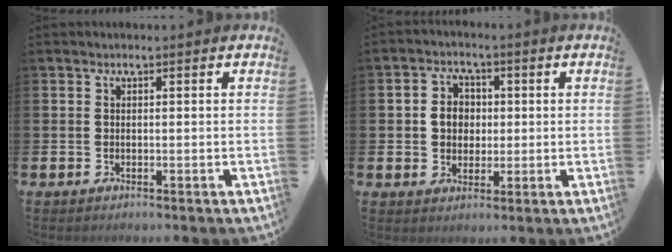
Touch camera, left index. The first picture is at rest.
{"total": 4.0, "force": [0.5, 3.6, 1.8], "torque": [-0.034, 0.009, 0.003]}